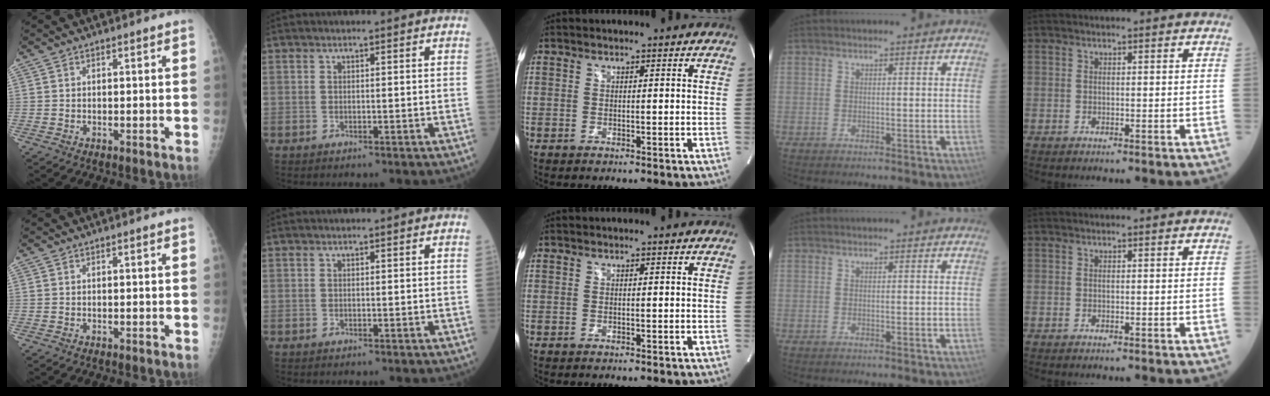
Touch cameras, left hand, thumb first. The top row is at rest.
{}